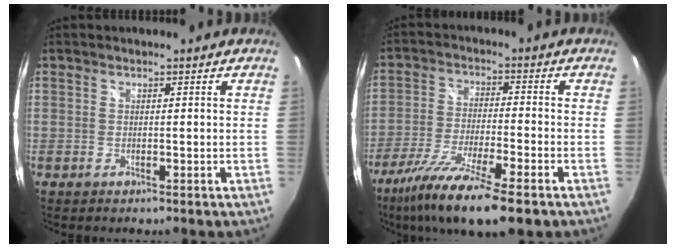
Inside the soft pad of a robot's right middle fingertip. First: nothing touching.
{"total": 15.5, "force": [-10.7, 2.1, 11.0], "torque": [-0.221, -0.044, -0.191]}